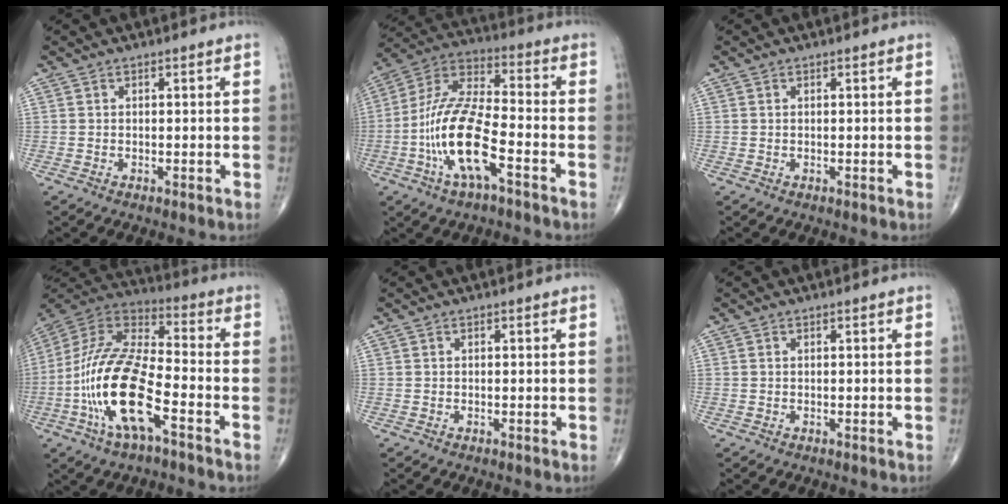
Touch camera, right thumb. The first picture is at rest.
{"total": 16.0, "force": [-5.5, 5.3, 14.0], "torque": [-0.288, 0.039, -0.107]}
{"total": 0.0}
{"total": 19.7, "force": [-7.0, 7.0, 17.0], "torque": [-0.349, 0.037, -0.131]}
{"total": 0.0}
{"total": 0.0}